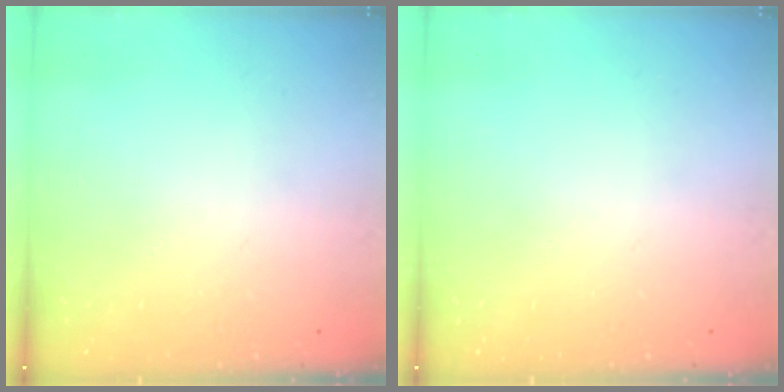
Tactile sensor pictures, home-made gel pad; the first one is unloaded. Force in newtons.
{"total": 0.0}